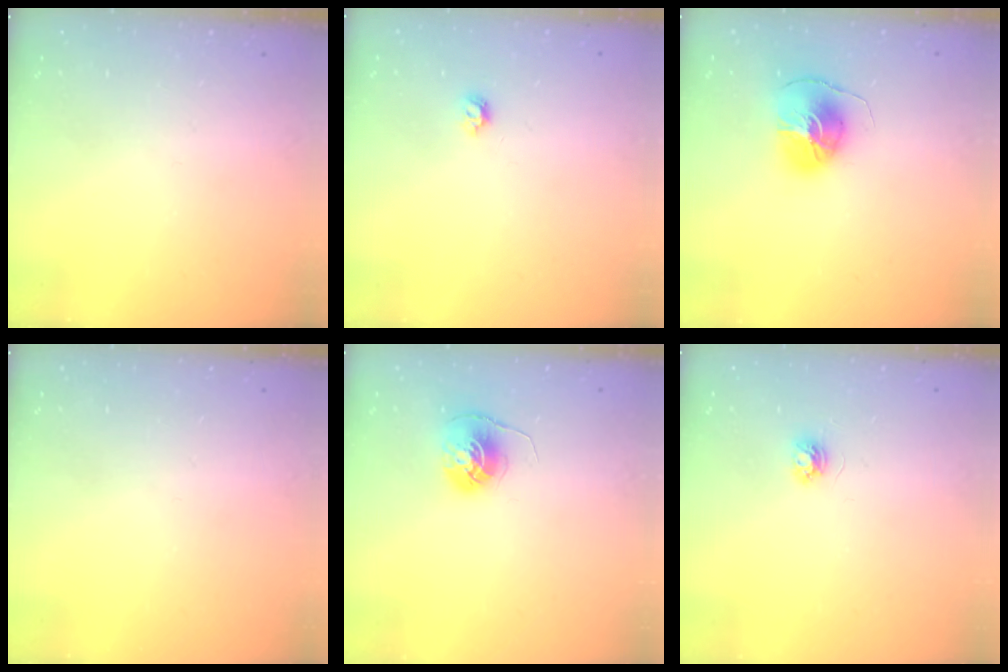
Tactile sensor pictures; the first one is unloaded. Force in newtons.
{"total": 3.8, "press": 3.7, "slide": 0.6}
{"total": 9.1, "press": 9.1, "slide": 0.5}
{"total": 0.0}
{"total": 6.1, "press": 6.1, "slide": 0.4}
{"total": 3.4, "press": 3.4, "slide": 0.4}